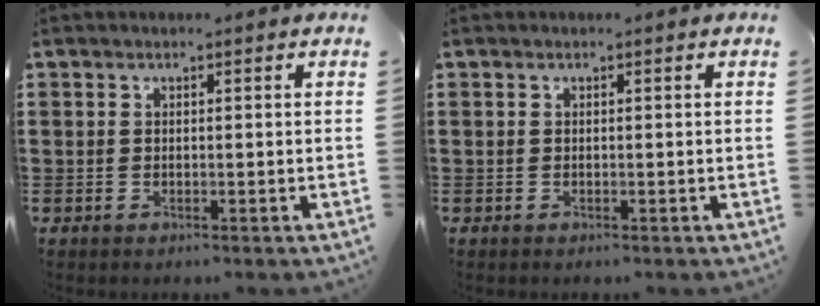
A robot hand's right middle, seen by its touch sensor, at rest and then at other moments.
{"total": 0.0}